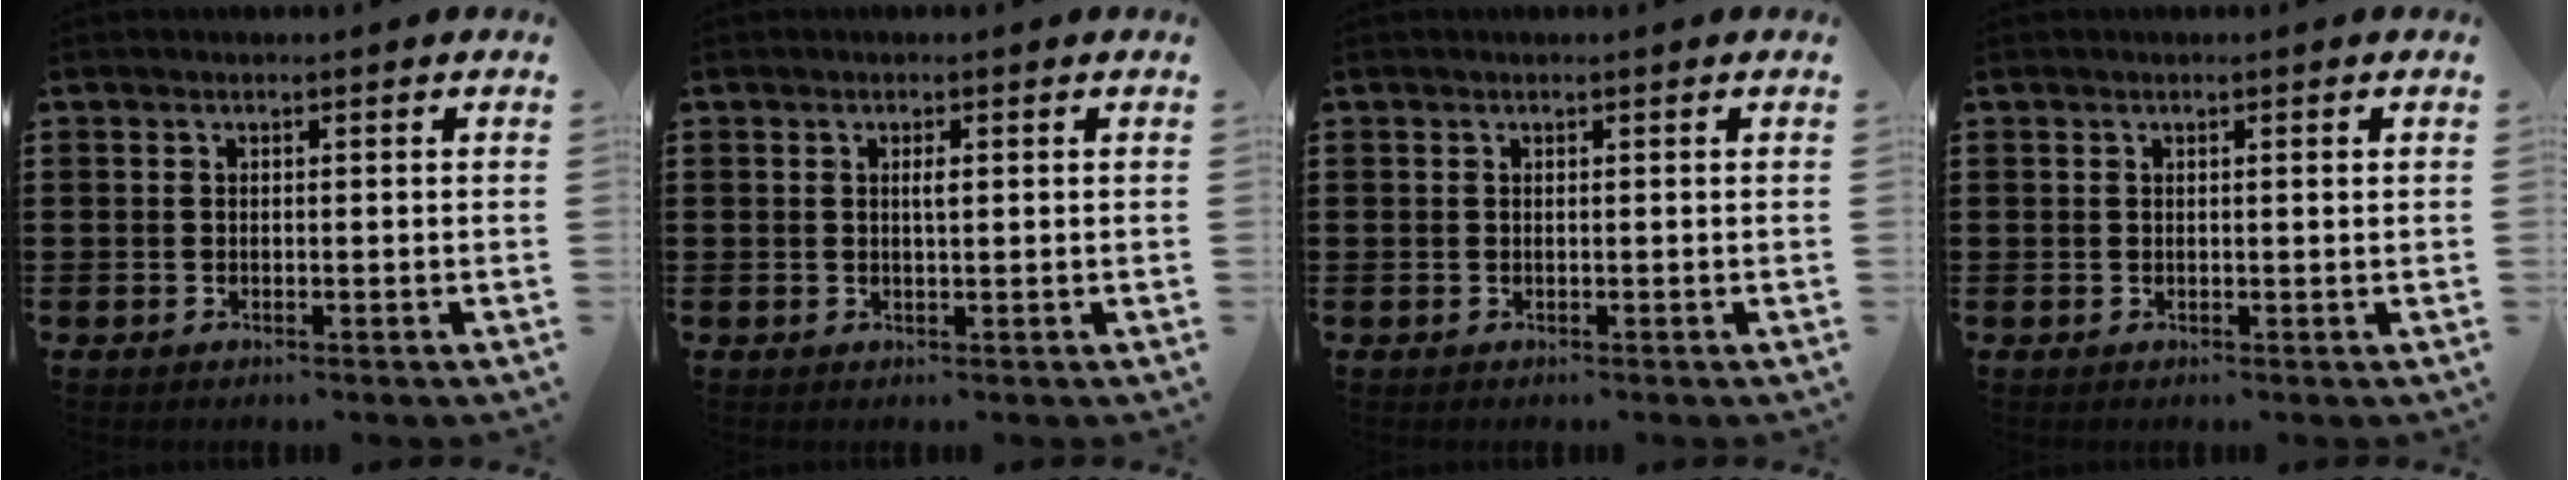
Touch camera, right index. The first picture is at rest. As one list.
[{"total": 1.3, "force": [0.3, 0.3, 1.3], "torque": [-0.025, 0.003, 0.004]}, {"total": 0.0}, {"total": 0.7, "force": [0.2, 0.1, 0.6], "torque": [-0.012, 0.000, 0.003]}]